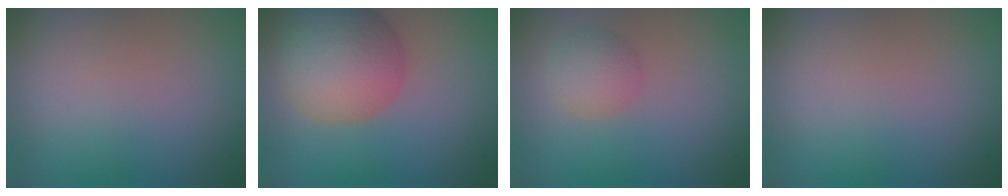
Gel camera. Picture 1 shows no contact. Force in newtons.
{"total": 7.8, "press": 7.8, "slide": 0.3}
{"total": 2.5, "press": 2.5, "slide": 0.0}
{"total": 0.0}